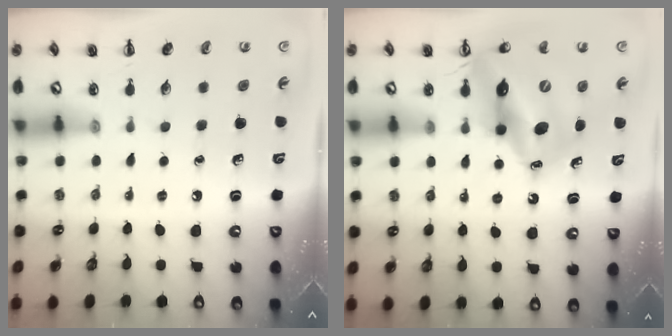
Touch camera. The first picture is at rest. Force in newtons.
{"total": 16.1, "press": 15.4, "slide": 4.5}